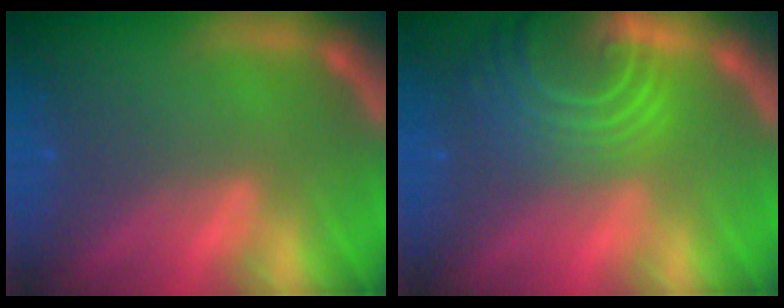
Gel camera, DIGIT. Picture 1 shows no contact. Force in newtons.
{"total": 8.5}